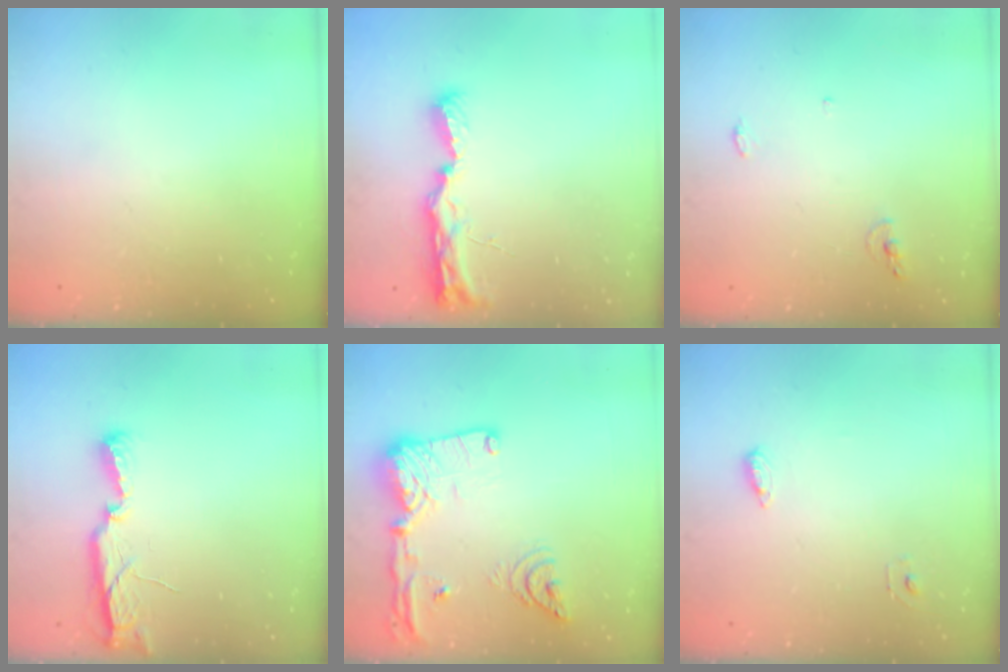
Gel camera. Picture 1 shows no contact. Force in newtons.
{"total": 8.8, "press": 8.8, "slide": 1.0}
{"total": 5.0, "press": 4.8, "slide": 1.5}
{"total": 9.0, "press": 7.8, "slide": 4.5}
{"total": 20.1, "press": 19.9, "slide": 3.0}
{"total": 5.4, "press": 5.3, "slide": 1.2}